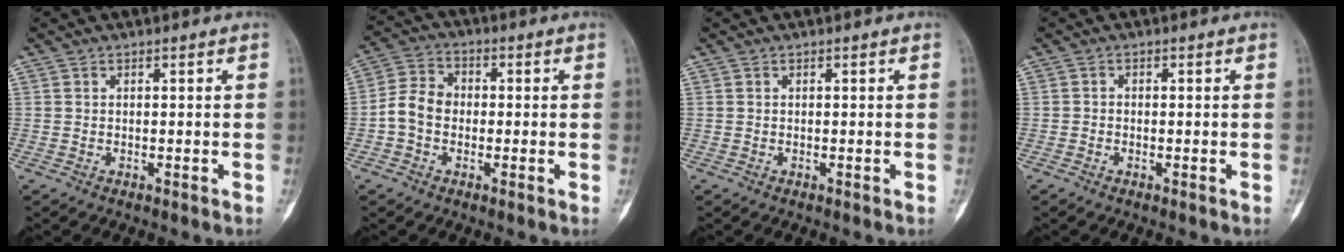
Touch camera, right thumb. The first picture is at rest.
{"total": 6.8, "force": [-1.1, 5.4, 4.0], "torque": [-0.064, 0.025, -0.034]}
{"total": 0.0}
{"total": 0.5, "force": [-0.3, 0.4, 0.1], "torque": [0.004, 0.003, -0.012]}